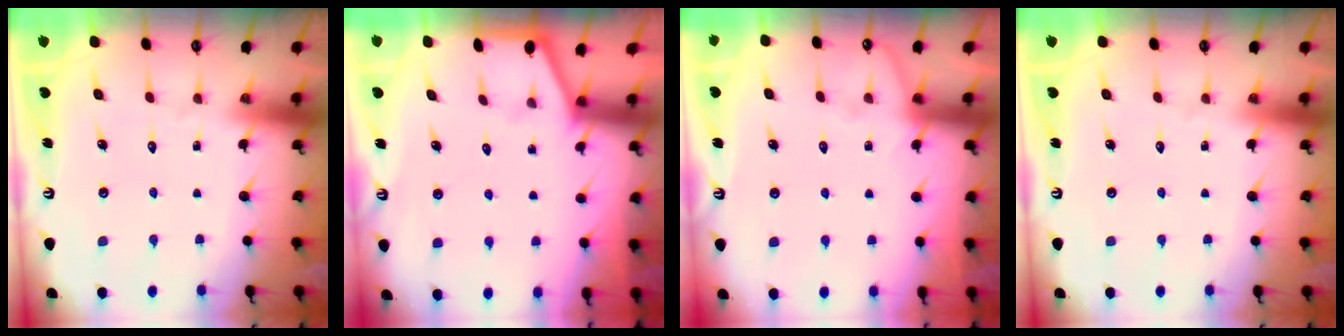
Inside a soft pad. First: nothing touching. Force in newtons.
{"total": 0.7, "press": 0.6, "slide": 0.2}
{"total": 3.6, "press": 3.6, "slide": 0.6}
{"total": 0.0}